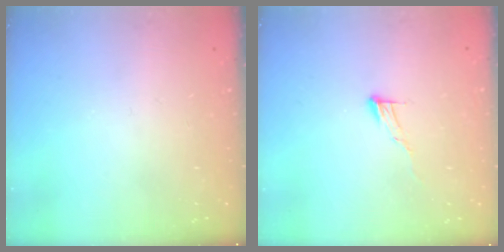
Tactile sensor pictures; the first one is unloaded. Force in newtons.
{"total": 6.1, "press": 6.1, "slide": 0.3}